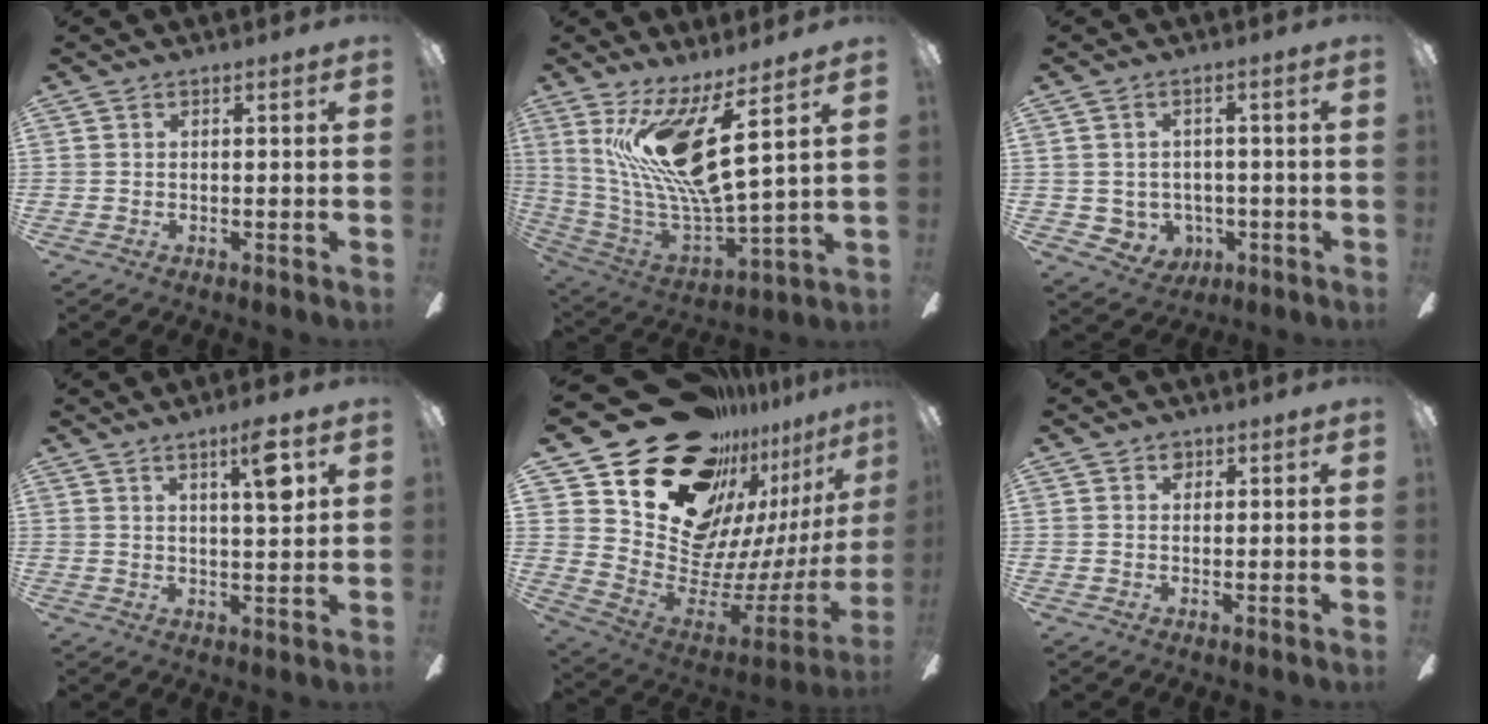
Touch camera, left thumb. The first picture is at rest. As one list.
[{"total": 19.3, "force": [8.9, 5.1, 16.3], "torque": [-0.337, -0.045, 0.142]}, {"total": 4.5, "force": [0.2, 4.3, 1.0], "torque": [-0.039, -0.003, 0.008]}, {"total": 7.8, "force": [3.9, 1.5, 6.6], "torque": [-0.096, -0.011, 0.056]}, {"total": 26.7, "force": [16.9, 15.5, 13.8], "torque": [-0.195, -0.144, 0.341]}, {"total": 1.6, "force": [0.9, 1.2, 0.5], "torque": [0.004, -0.004, 0.013]}]